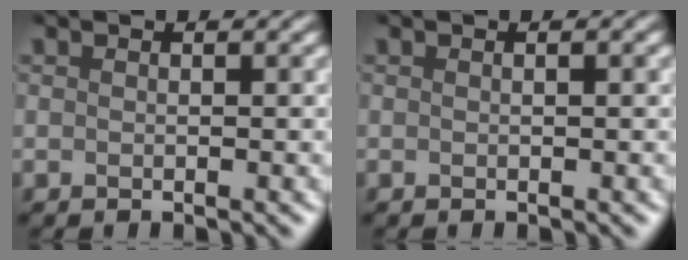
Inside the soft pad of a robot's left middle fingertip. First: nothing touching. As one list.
[{"total": 1.2, "force": [0.5, 0.7, 0.9], "torque": [0.002, 0.005, -0.008]}]